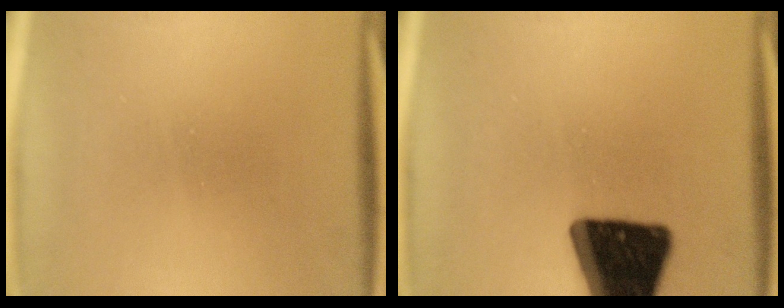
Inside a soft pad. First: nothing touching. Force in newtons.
{"total": 19.6}